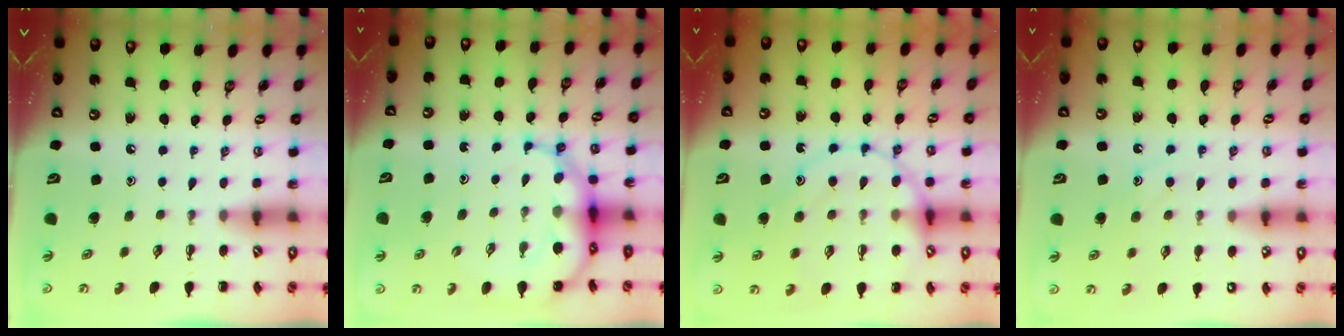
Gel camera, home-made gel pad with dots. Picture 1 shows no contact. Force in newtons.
{"total": 11.8, "press": 11.2, "slide": 3.5}
{"total": 15.6, "press": 15.5, "slide": 1.2}
{"total": 9.1, "press": 9.1, "slide": 1.0}